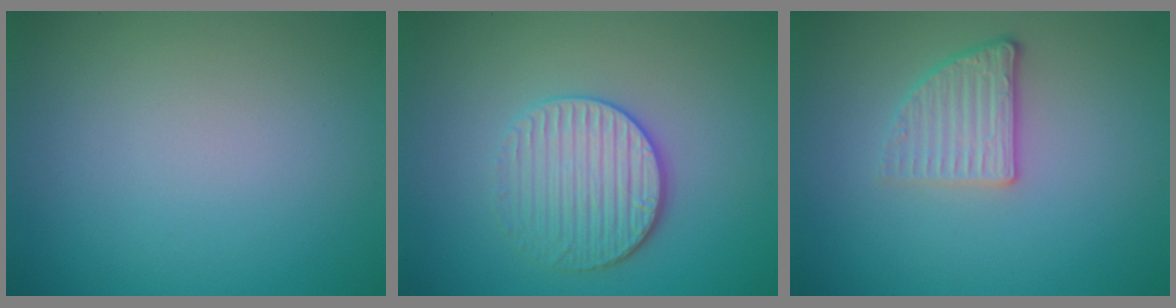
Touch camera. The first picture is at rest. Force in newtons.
{"total": 3.6, "press": 3.3, "slide": 1.4}
{"total": 2.8, "press": 2.3, "slide": 1.6}